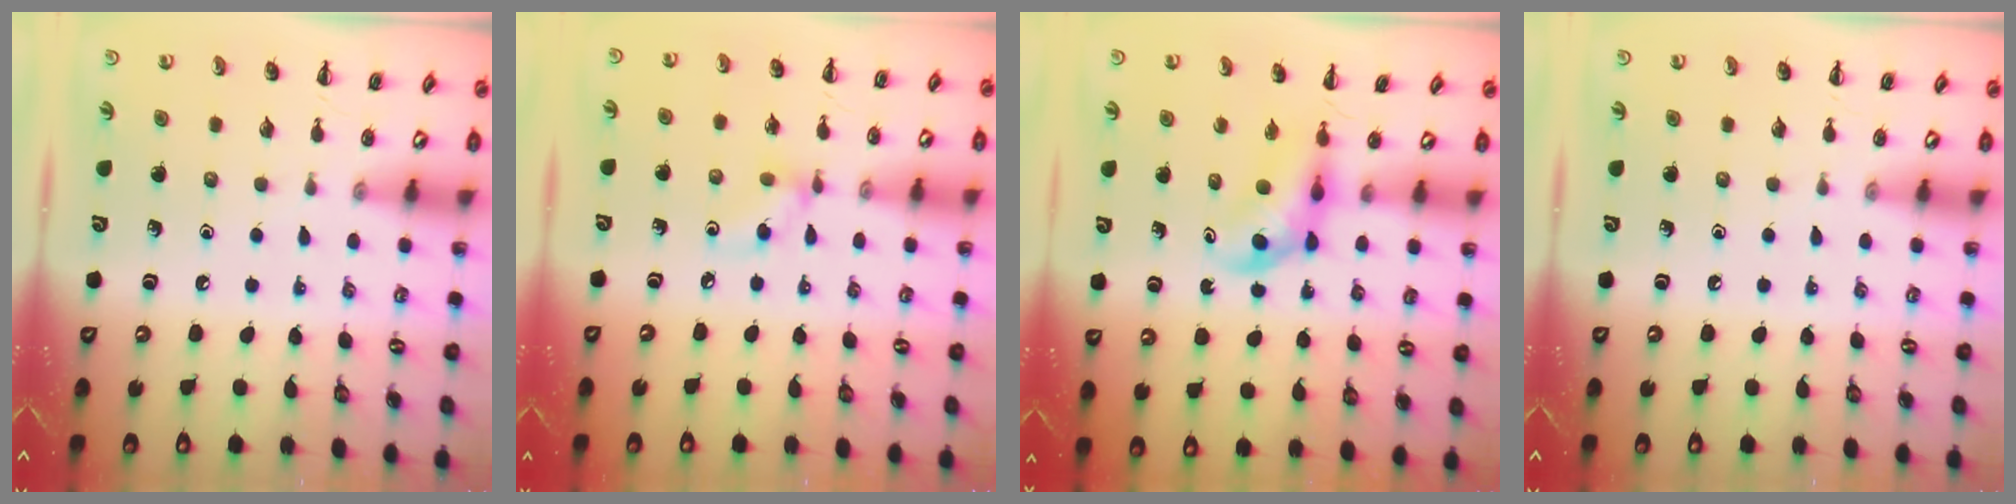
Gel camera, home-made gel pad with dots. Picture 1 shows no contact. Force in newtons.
{"total": 3.8, "press": 3.7, "slide": 0.8}
{"total": 4.3, "press": 4.1, "slide": 1.0}
{"total": 0.0}